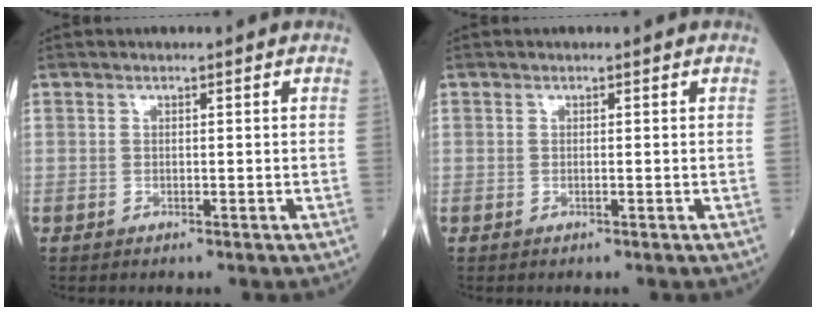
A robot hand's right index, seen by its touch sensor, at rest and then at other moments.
{"total": 0.0}